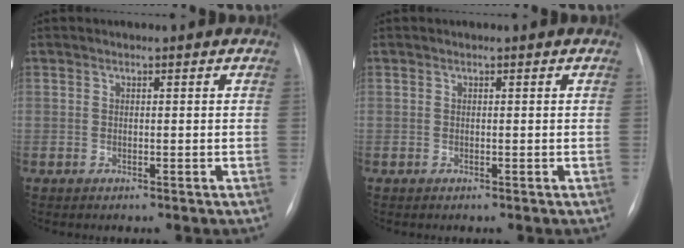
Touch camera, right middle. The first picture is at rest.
{"total": 0.0}